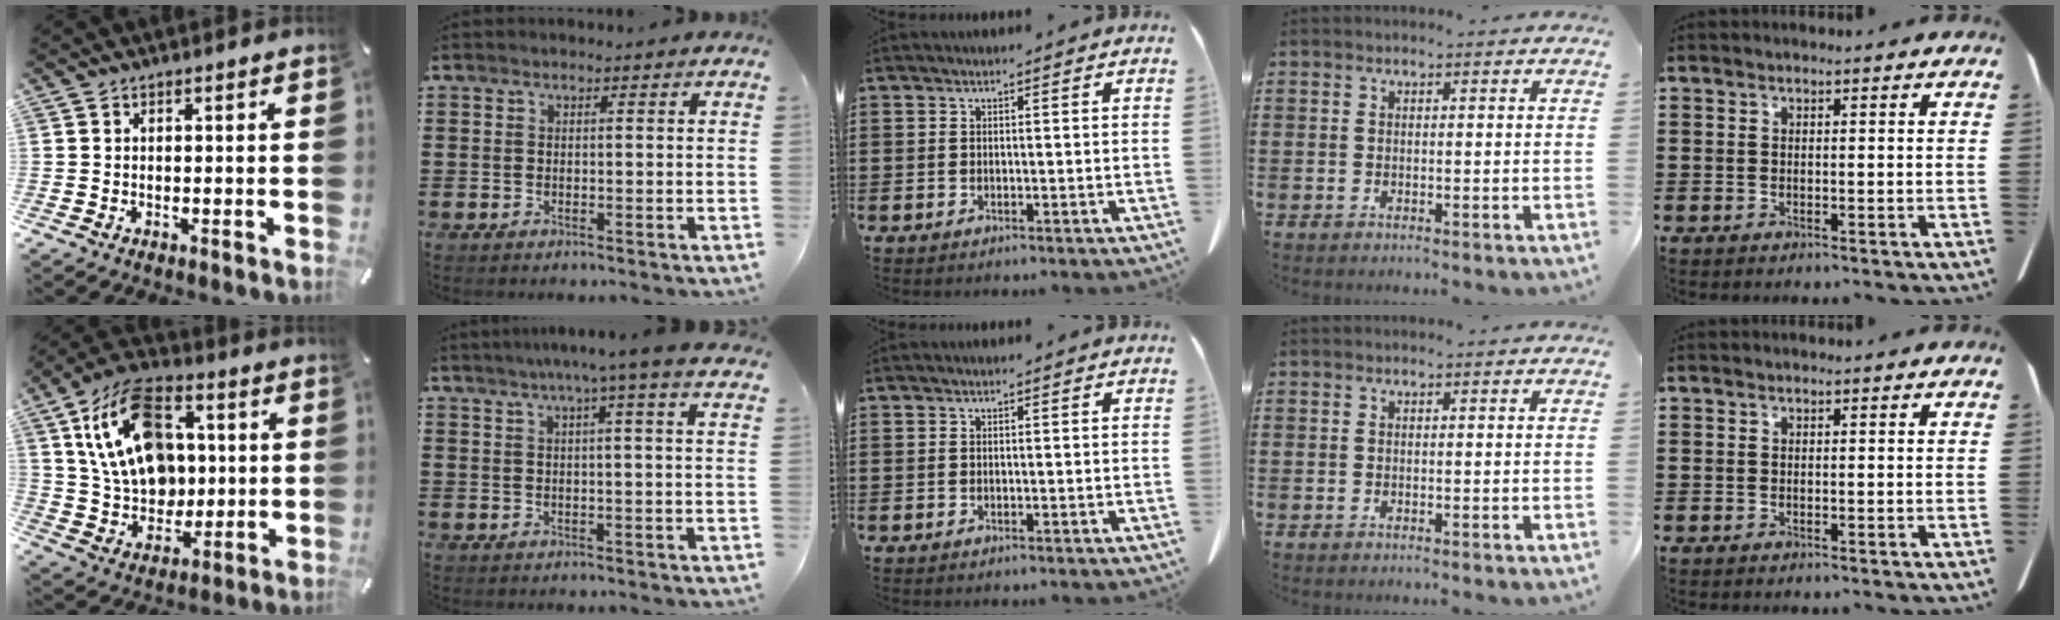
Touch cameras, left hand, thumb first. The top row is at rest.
{"thumb": {"total": 19.4, "force": [4.5, 14.2, 12.4], "torque": [-0.252, -0.004, 0.084]}, "index": {"total": 4.6, "force": [2.9, -0.9, 3.4], "torque": [-0.071, -0.004, 0.047]}}